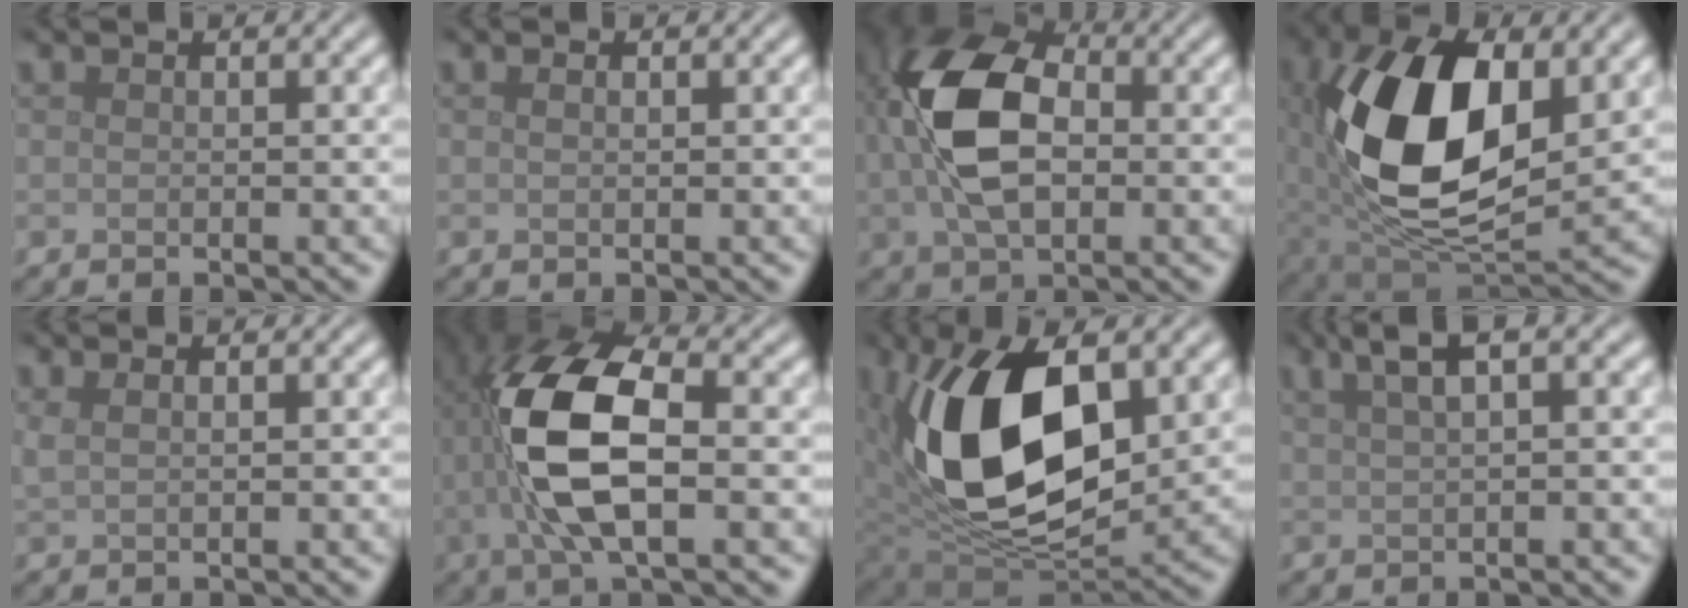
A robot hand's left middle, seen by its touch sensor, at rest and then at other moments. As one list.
[{"total": 0.5, "force": [0.2, 0.2, 0.5], "torque": [-0.011, 0.002, 0.003]}, {"total": 10.0, "force": [0.4, 6.0, 8.0], "torque": [-0.172, 0.010, -0.002]}, {"total": 13.8, "force": [1.9, 7.3, 11.5], "torque": [-0.218, -0.004, 0.039]}, {"total": 1.3, "force": [0.7, 0.5, 1.0], "torque": [-0.018, 0.003, 0.015]}, {"total": 10.4, "force": [-0.5, 4.4, 9.4], "torque": [-0.200, 0.009, -0.011]}, {"total": 14.9, "force": [2.6, 8.7, 11.8], "torque": [-0.212, -0.011, 0.049]}, {"total": 3.9, "force": [2.2, 0.9, 3.0], "torque": [-0.047, 0.017, 0.039]}]